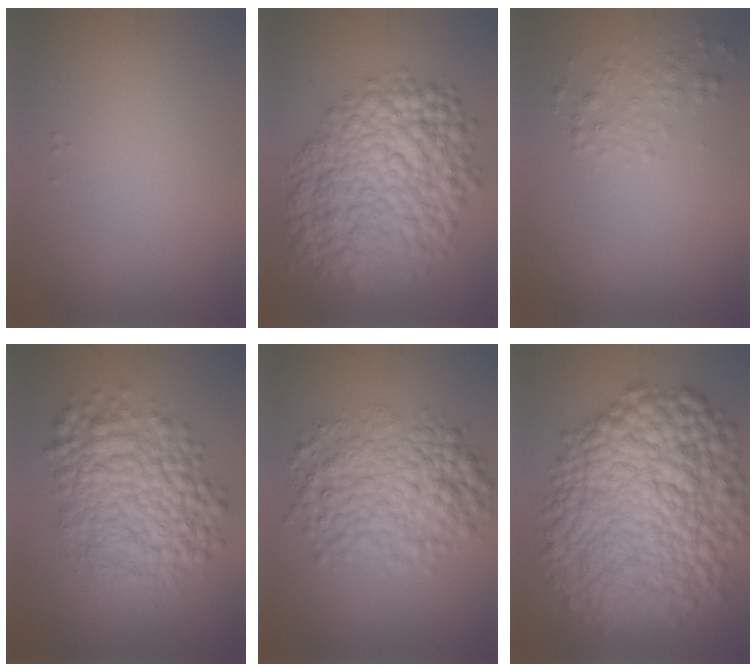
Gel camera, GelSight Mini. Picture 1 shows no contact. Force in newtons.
{"total": 11.3, "press": 11.3, "slide": 0.3}
{"total": 1.7, "press": 1.7, "slide": 0.1}
{"total": 8.7, "press": 8.7, "slide": 0.2}
{"total": 6.8, "press": 6.8, "slide": 0.1}
{"total": 14.7, "press": 14.7, "slide": 0.1}